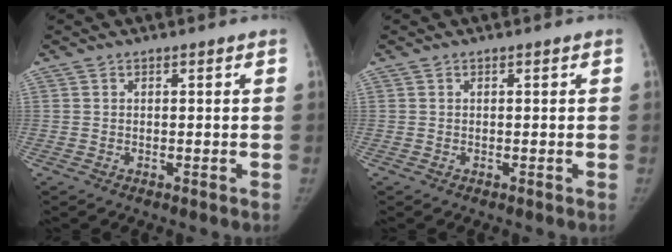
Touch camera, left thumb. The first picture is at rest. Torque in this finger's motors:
{"motor_torque": [0.03, -0.02, 0.03, 0.00, 0.02]}